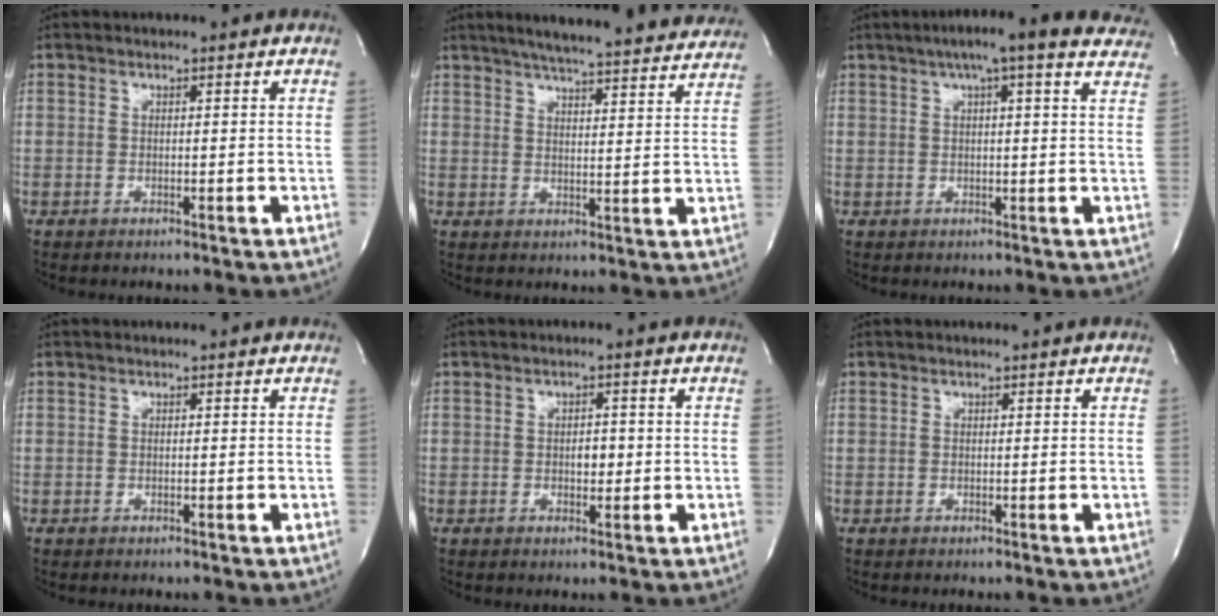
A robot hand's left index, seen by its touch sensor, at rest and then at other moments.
{"total": 23.2, "force": [21.0, 2.0, 9.5], "torque": [-0.146, -0.022, 0.258]}
{"total": 14.4, "force": [11.3, 1.6, 8.9], "torque": [-0.130, 0.033, 0.132]}
{"total": 0.0}
{"total": 1.9, "force": [-0.4, 1.0, 1.6], "torque": [-0.026, -0.005, -0.003]}
{"total": 0.0}